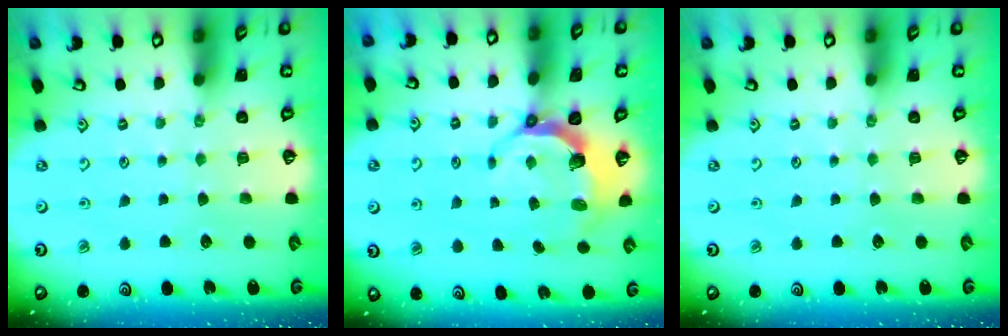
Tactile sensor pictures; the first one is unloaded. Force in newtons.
{"total": 6.5, "press": 5.0, "slide": 4.2}
{"total": 0.0}